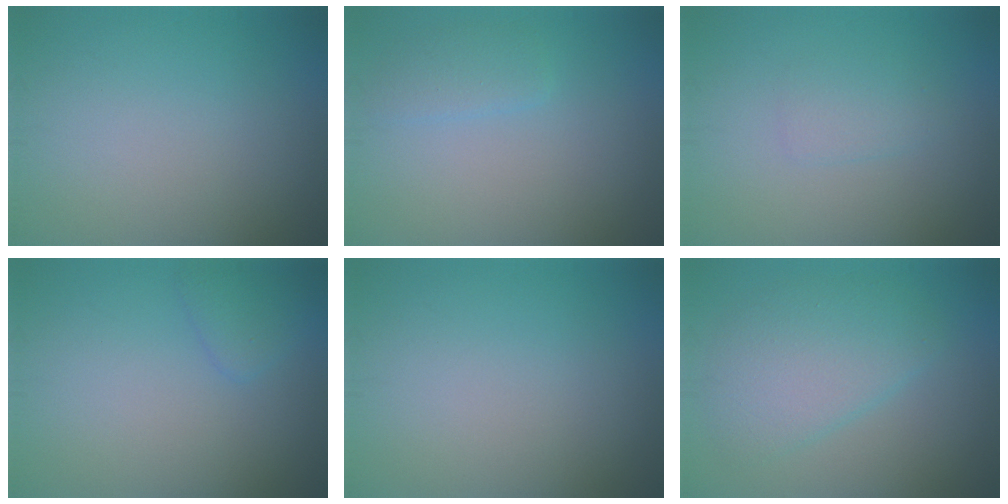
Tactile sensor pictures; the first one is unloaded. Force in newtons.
{"total": 1.6, "press": 1.6, "slide": 0.0}
{"total": 1.4, "press": 1.4, "slide": 0.1}
{"total": 1.4, "press": 1.4, "slide": 0.1}
{"total": 0.0}
{"total": 4.0, "press": 4.0, "slide": 0.2}